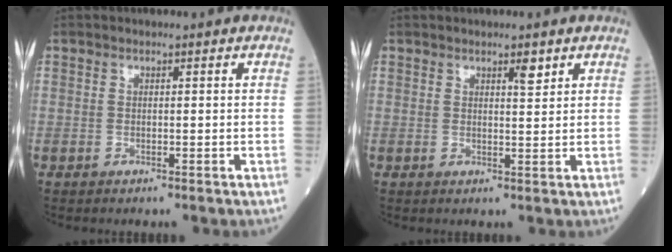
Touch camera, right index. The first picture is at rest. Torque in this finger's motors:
{"motor_torque": [-0.03, 0.09, 0.00, 0.00]}